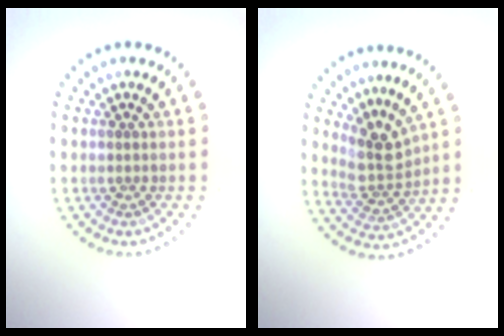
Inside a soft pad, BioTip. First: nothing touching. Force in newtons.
{"total": 3.1, "press": 2.2, "slide": 2.1}